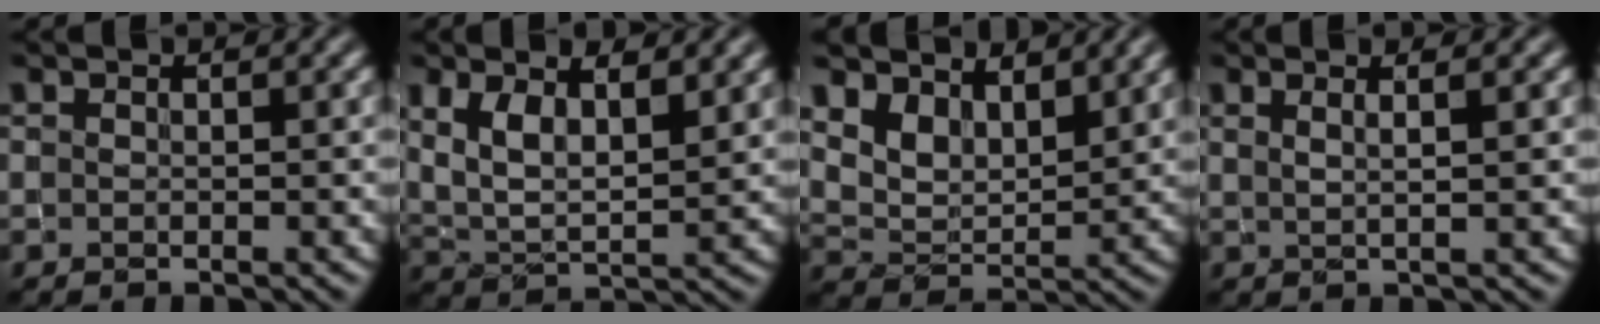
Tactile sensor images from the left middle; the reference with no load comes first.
{"total": 5.8, "force": [2.7, 2.4, 4.6], "torque": [-0.096, -0.006, 0.049]}
{"total": 5.4, "force": [4.1, 2.7, 2.4], "torque": [-0.059, -0.016, 0.078]}
{"total": 3.2, "force": [1.7, 1.3, 2.5], "torque": [-0.019, 0.007, -0.002]}